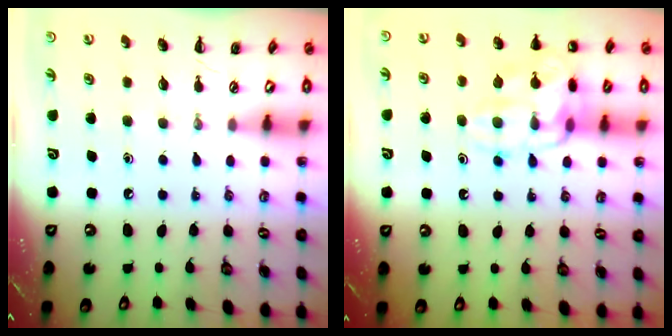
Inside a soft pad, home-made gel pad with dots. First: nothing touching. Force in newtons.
{"total": 14.2, "press": 14.1, "slide": 1.2}